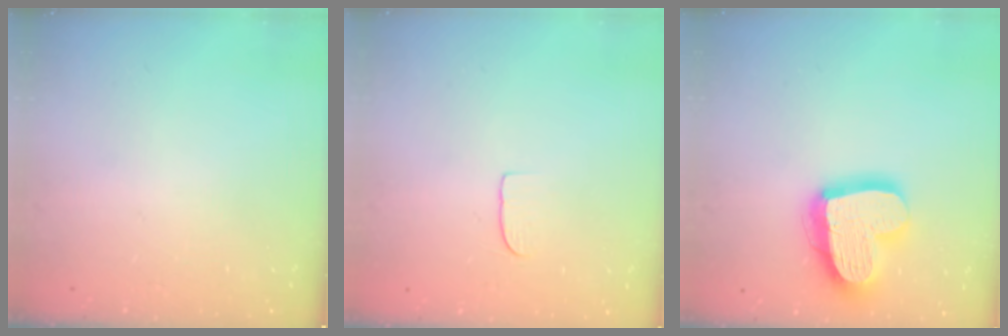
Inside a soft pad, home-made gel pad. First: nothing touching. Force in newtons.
{"total": 5.0, "press": 4.9, "slide": 0.4}
{"total": 19.3, "press": 19.3, "slide": 1.6}